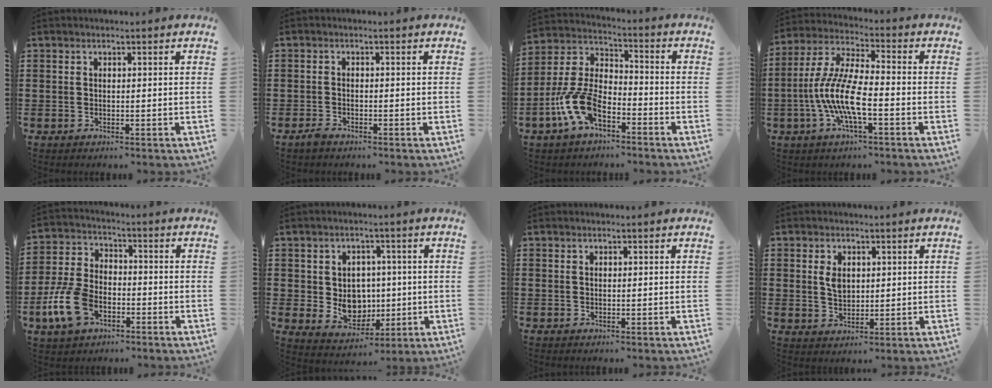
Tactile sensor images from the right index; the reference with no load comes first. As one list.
[{"total": 1.0, "force": [-0.9, 0.3, 0.4], "torque": [-0.009, -0.002, -0.016]}, {"total": 10.1, "force": [-5.1, 4.7, 7.3], "torque": [-0.189, -0.006, -0.103]}, {"total": 9.6, "force": [-3.3, 1.9, 8.8], "torque": [-0.210, -0.022, -0.071]}, {"total": 8.4, "force": [-3.6, 5.0, 5.7], "torque": [-0.149, 0.000, -0.073]}, {"total": 5.7, "force": [0.4, 5.3, 1.9], "torque": [-0.043, 0.003, 0.008]}, {"total": 0.0}, {"total": 3.0, "force": [0.7, 1.9, 2.2], "torque": [-0.049, 0.006, 0.012]}]